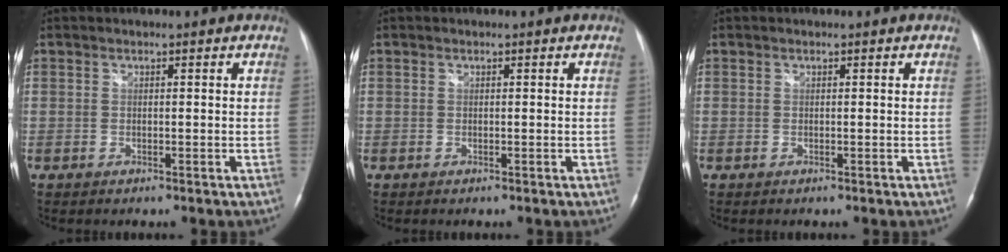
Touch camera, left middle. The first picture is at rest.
{"total": 0.0}
{"total": 0.0}